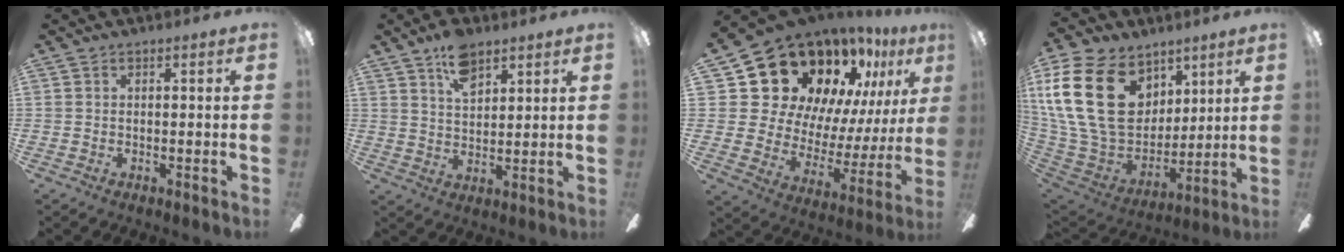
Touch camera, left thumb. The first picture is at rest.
{"total": 8.7, "force": [5.7, 4.5, 4.7], "torque": [-0.075, -0.019, 0.102]}
{"total": 22.8, "force": [16.8, 12.9, 8.7], "torque": [-0.150, -0.130, 0.324]}
{"total": 27.3, "force": [8.6, 19.5, 17.0], "torque": [-0.374, -0.025, 0.168]}